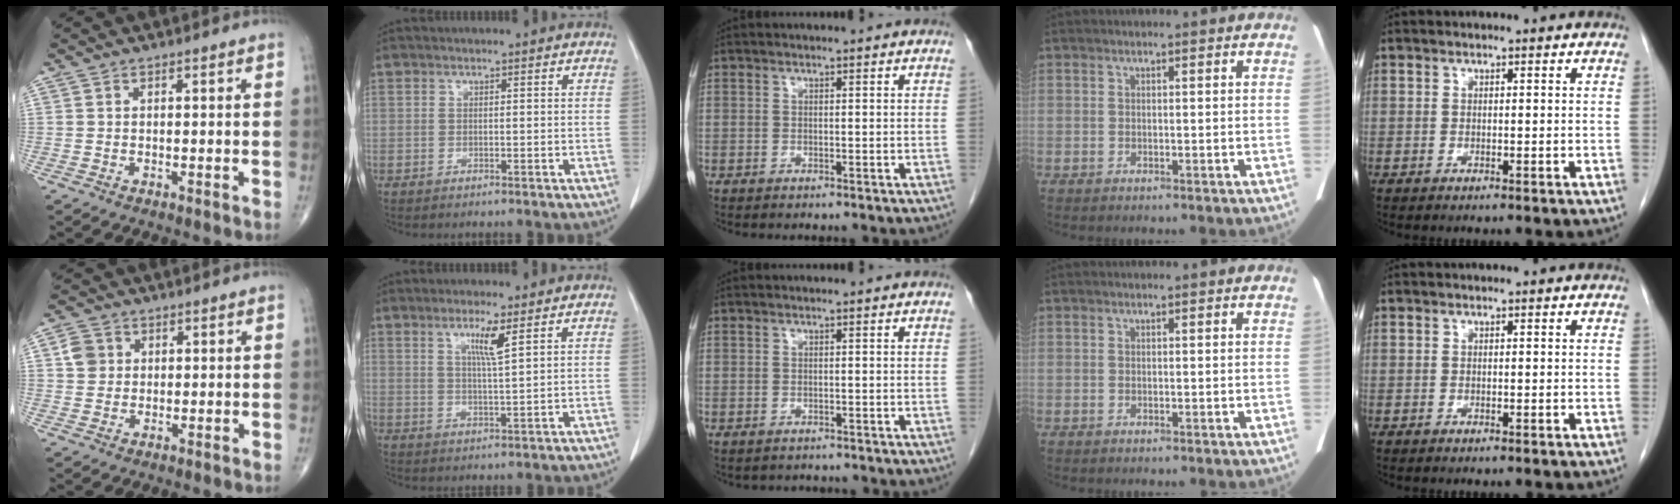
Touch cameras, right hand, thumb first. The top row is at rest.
{"thumb": {"total": 3.9, "force": [0.9, 3.5, 1.4], "torque": [-0.010, 0.002, 0.014]}, "index": {"total": 4.4, "force": [2.2, -0.3, 3.8], "torque": [-0.072, -0.006, 0.041]}, "middle": {"total": 1.6, "force": [-1.4, 0.8, 0.1], "torque": [-0.008, -0.001, -0.020]}}